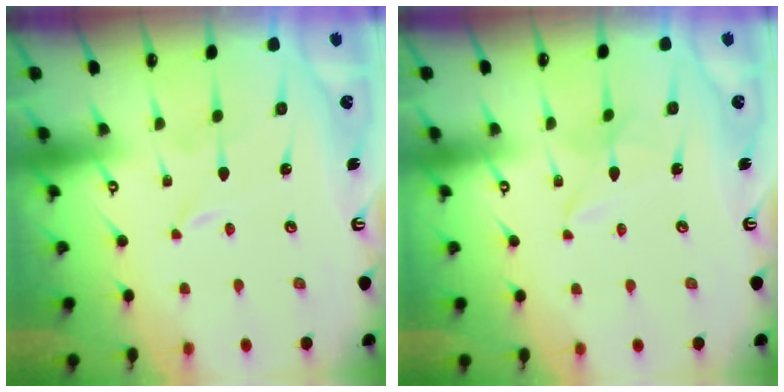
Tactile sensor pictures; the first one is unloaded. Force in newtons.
{"total": 2.2, "press": 2.2, "slide": 0.3}